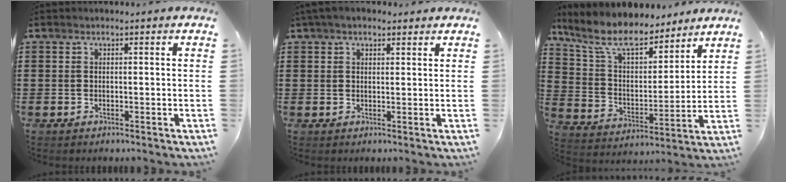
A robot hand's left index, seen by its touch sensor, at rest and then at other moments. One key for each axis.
{"total": 2.9, "fx": 2.1, "fy": 1.3, "fz": 1.5, "tx": -0.035, "ty": 0.009, "tz": 0.039}
{"total": 10.2, "fx": 8.7, "fy": 2.6, "fz": 4.6, "tx": -0.129, "ty": -0.045, "tz": 0.153}